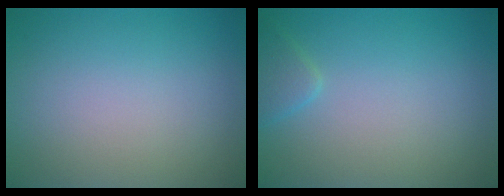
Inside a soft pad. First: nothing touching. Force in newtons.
{"total": 1.4, "press": 1.4, "slide": 0.1}